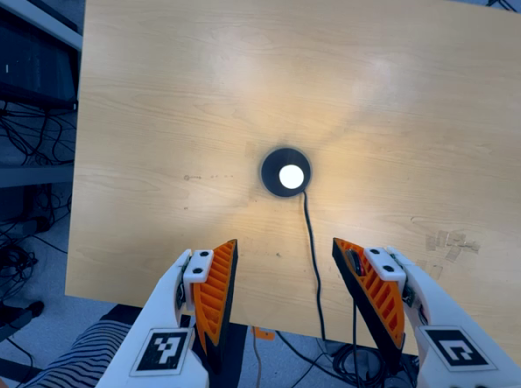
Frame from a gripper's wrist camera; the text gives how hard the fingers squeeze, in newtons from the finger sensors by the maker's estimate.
{"total": 0.0}